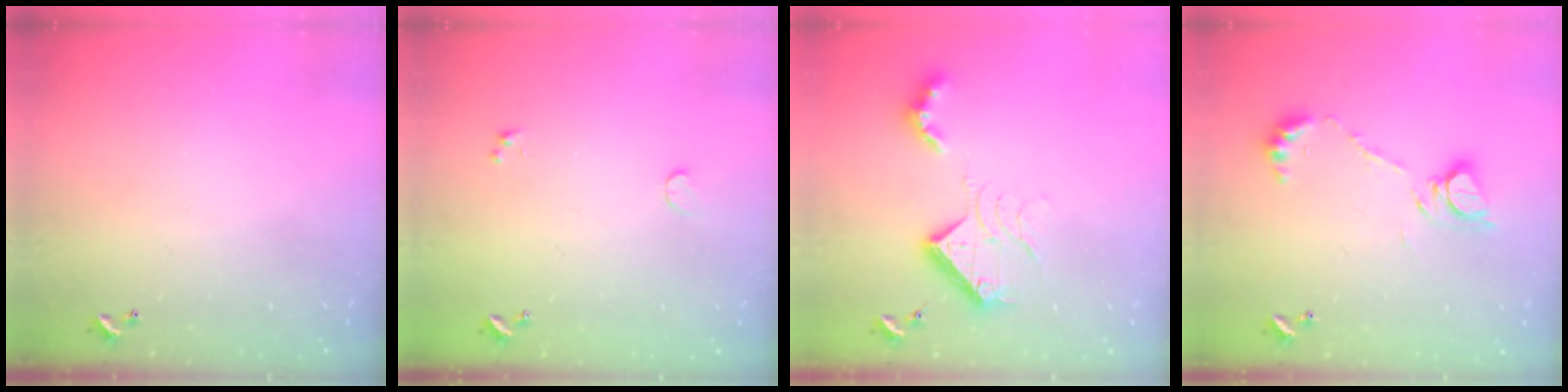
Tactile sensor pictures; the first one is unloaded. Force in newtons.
{"total": 0.5, "press": 0.4, "slide": 0.3}
{"total": 12.0, "press": 12.0, "slide": 0.4}
{"total": 9.7, "press": 9.6, "slide": 0.9}